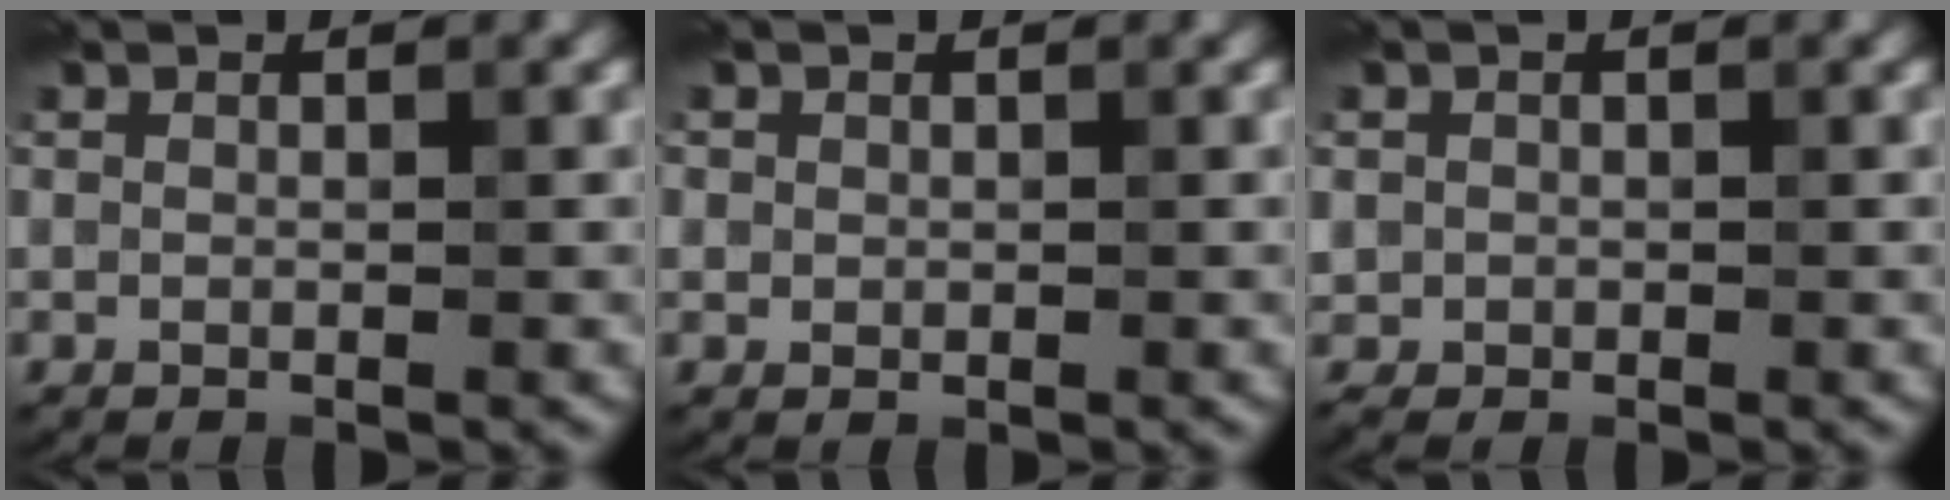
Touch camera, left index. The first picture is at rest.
{"total": 1.7, "force": [0.8, 1.3, 0.7], "torque": [-0.009, 0.010, 0.011]}
{"total": 1.4, "force": [-0.4, 1.3, 0.2], "torque": [0.001, 0.004, -0.001]}